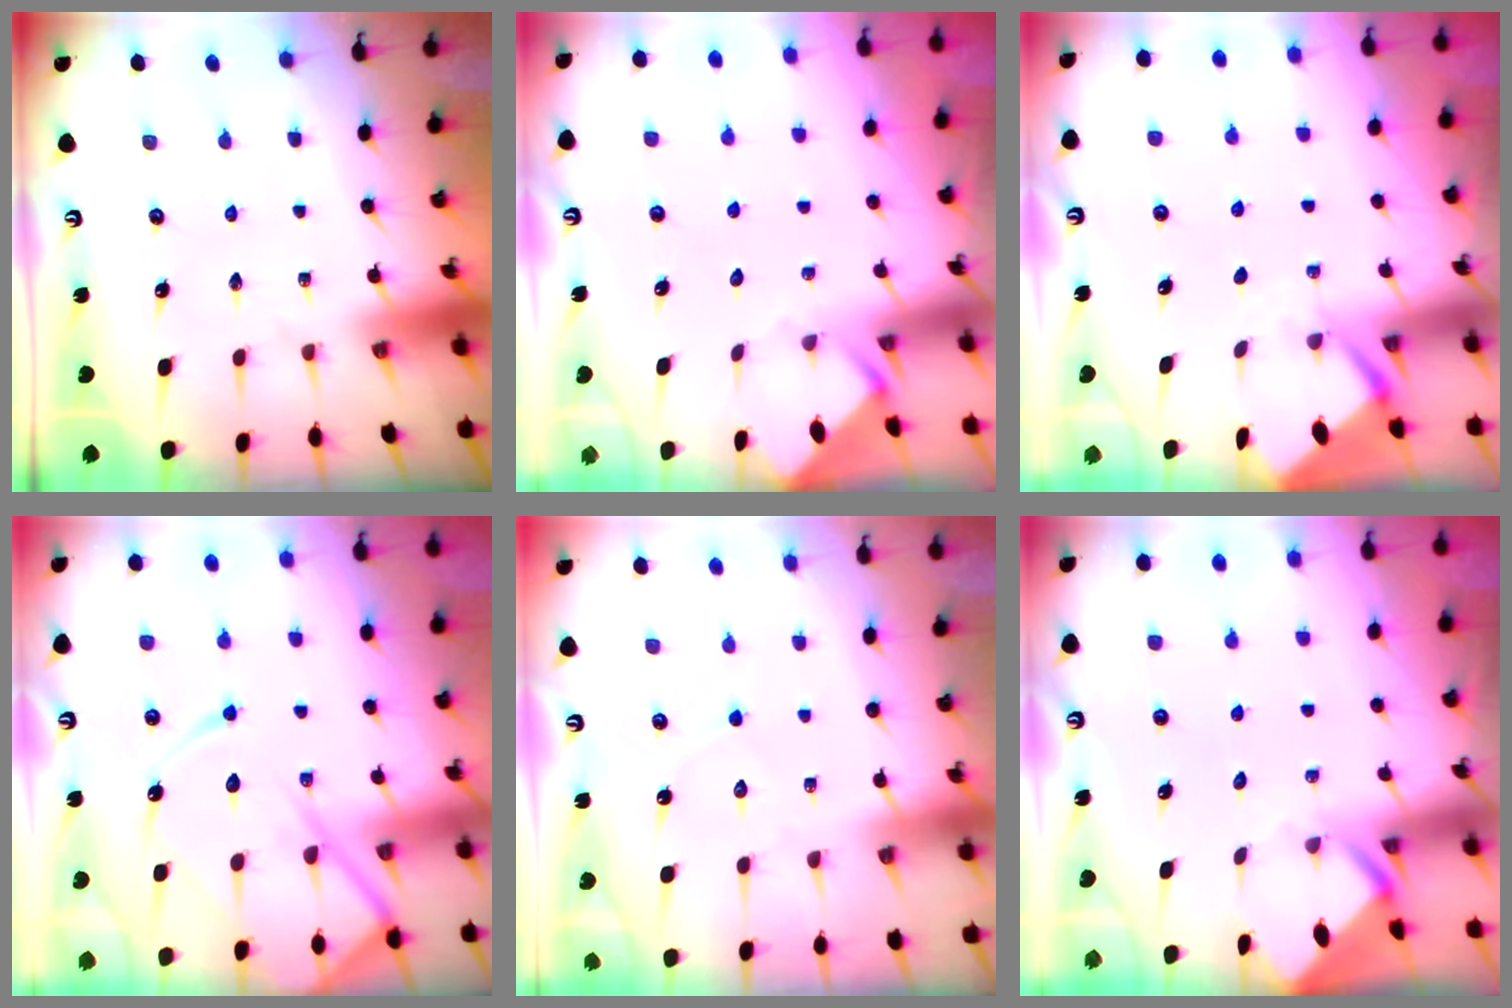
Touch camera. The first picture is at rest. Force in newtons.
{"total": 4.1, "press": 4.1, "slide": 0.4}
{"total": 2.7, "press": 2.7, "slide": 0.4}
{"total": 12.9, "press": 12.9, "slide": 1.3}
{"total": 4.3, "press": 4.3, "slide": 0.4}
{"total": 3.5, "press": 3.5, "slide": 0.3}